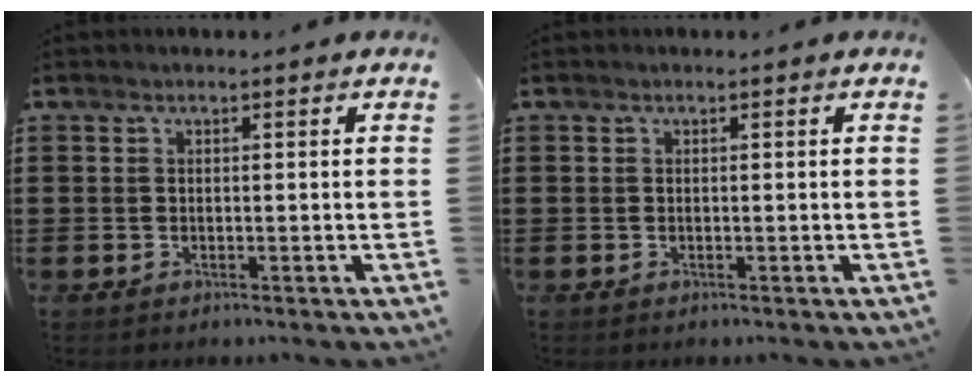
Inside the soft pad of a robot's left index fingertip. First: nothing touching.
{"total": 0.0}